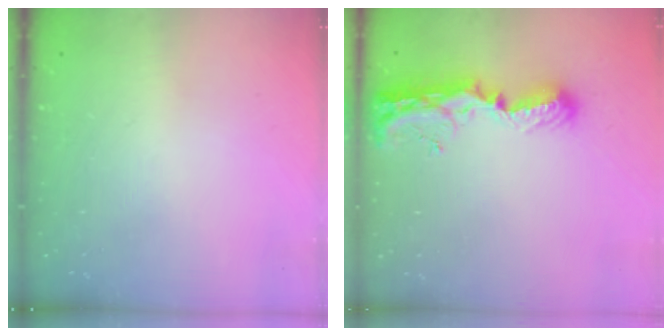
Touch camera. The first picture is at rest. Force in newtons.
{"total": 10.3, "press": 10.2, "slide": 1.2}